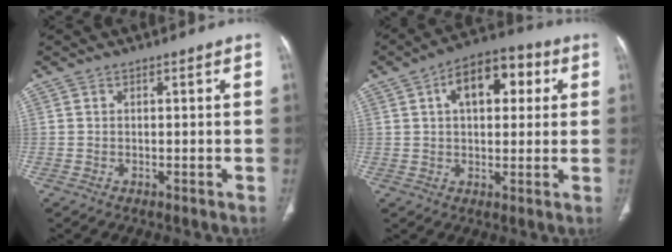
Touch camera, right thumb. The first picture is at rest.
{"total": 12.1, "force": [3.6, 6.8, 9.3], "torque": [-0.115, 0.021, 0.048]}